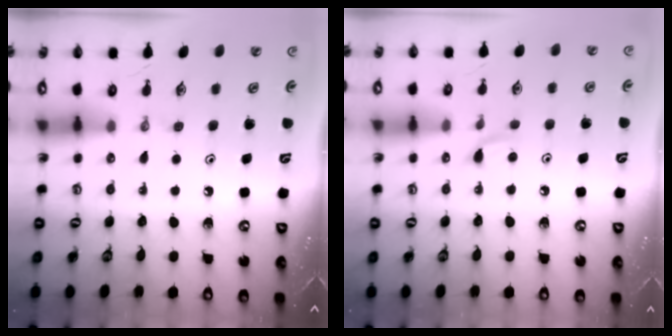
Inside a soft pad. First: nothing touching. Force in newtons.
{"total": 4.4, "press": 4.3, "slide": 0.6}